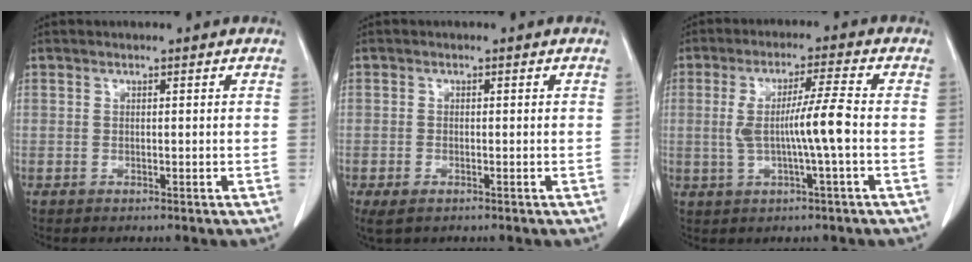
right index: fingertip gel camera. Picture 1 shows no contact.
{"total": 2.6, "force": [-1.5, 1.2, 1.8], "torque": [-0.039, -0.007, -0.019]}
{"total": 7.5, "force": [-0.7, -0.5, 7.5], "torque": [-0.141, 0.006, -0.009]}